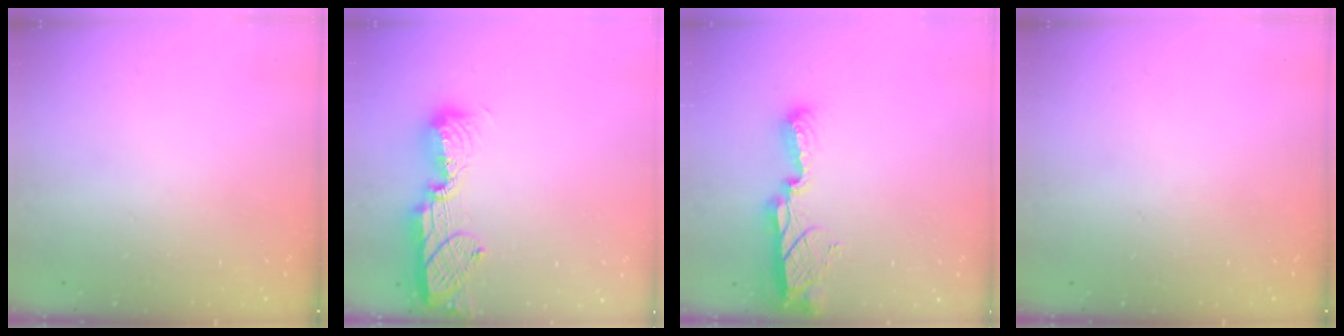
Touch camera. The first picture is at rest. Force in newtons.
{"total": 11.5, "press": 11.5, "slide": 0.7}
{"total": 8.9, "press": 8.9, "slide": 0.5}
{"total": 0.0}